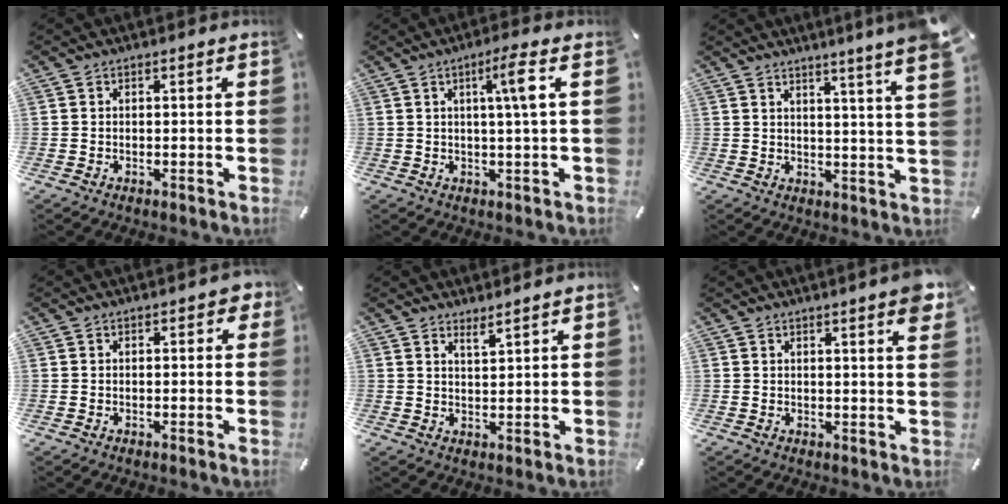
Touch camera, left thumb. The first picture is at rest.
{"total": 6.6, "force": [1.8, 0.0, 6.4], "torque": [-0.118, -0.005, 0.021]}
{"total": 7.0, "force": [4.7, -1.0, 5.2], "torque": [-0.079, -0.041, 0.071]}
{"total": 1.5, "force": [0.5, 1.0, 1.1], "torque": [-0.006, 0.000, 0.003]}
{"total": 2.8, "force": [2.6, -0.1, 0.9], "torque": [-0.021, -0.013, 0.048]}
{"total": 3.9, "force": [2.5, 0.5, 3.0], "torque": [-0.047, -0.013, 0.040]}